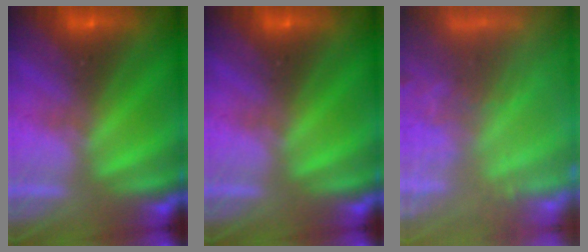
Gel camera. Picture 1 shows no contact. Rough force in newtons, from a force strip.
{"total": 0.0}
{"total": 7.8}